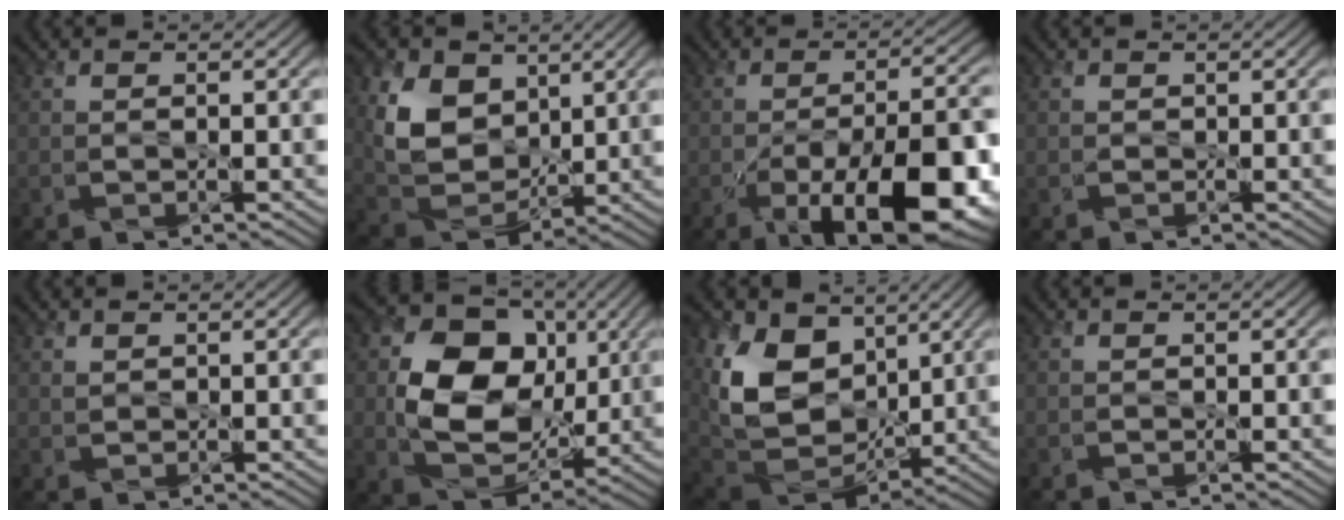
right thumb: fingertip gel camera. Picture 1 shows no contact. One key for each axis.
{"total": 8.9, "fx": 3.2, "fy": 6.6, "fz": 5.0, "tx": -0.130, "ty": -0.010, "tz": 0.058}
{"total": 15.4, "fx": -6.5, "fy": 5.7, "fz": 12.7, "tx": -0.180, "ty": -0.008, "tz": -0.097}
{"total": 0.6, "fx": 0.1, "fy": 0.3, "fz": -0.5, "tx": 0.007, "ty": -0.002, "tz": 0.003}
{"total": 0.7, "fx": 0.6, "fy": 0.2, "fz": -0.3, "tx": 0.000, "ty": 0.000, "tz": 0.018}
{"total": 13.1, "fx": 1.3, "fy": 10.0, "fz": 8.4, "tx": -0.161, "ty": -0.004, "tz": 0.026}
{"total": 14.1, "fx": 4.5, "fy": 9.9, "fz": 9.0, "tx": -0.215, "ty": 0.008, "tz": 0.096}
{"total": 0.0}